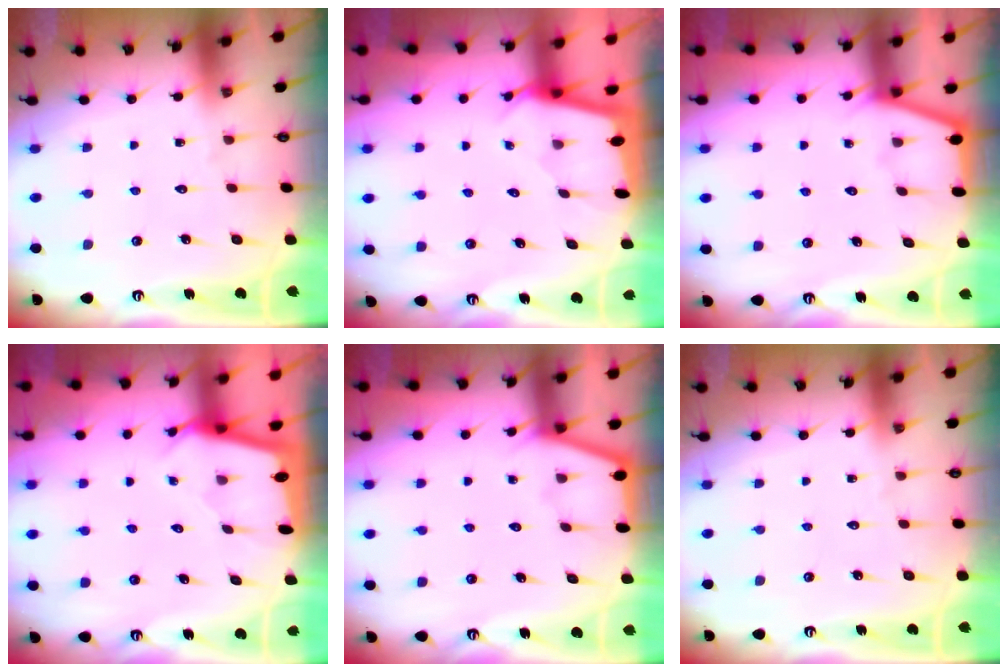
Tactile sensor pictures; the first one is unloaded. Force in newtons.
{"total": 1.6, "press": 1.6, "slide": 0.2}
{"total": 1.5, "press": 1.4, "slide": 0.2}
{"total": 2.1, "press": 2.1, "slide": 0.2}
{"total": 1.5, "press": 1.4, "slide": 0.2}
{"total": 0.0}